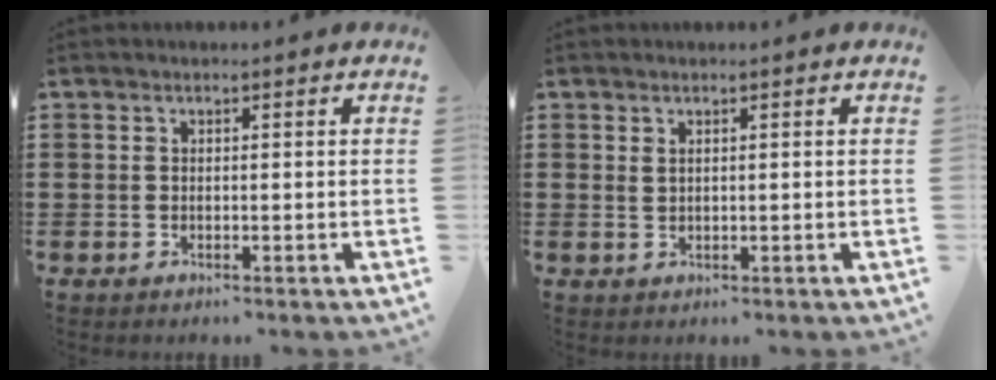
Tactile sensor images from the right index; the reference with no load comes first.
{"total": 0.9, "force": [0.5, 0.4, 0.6], "torque": [-0.014, 0.003, 0.009]}